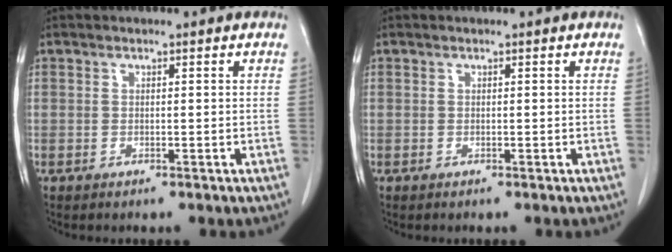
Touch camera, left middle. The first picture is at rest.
{"total": 0.0}